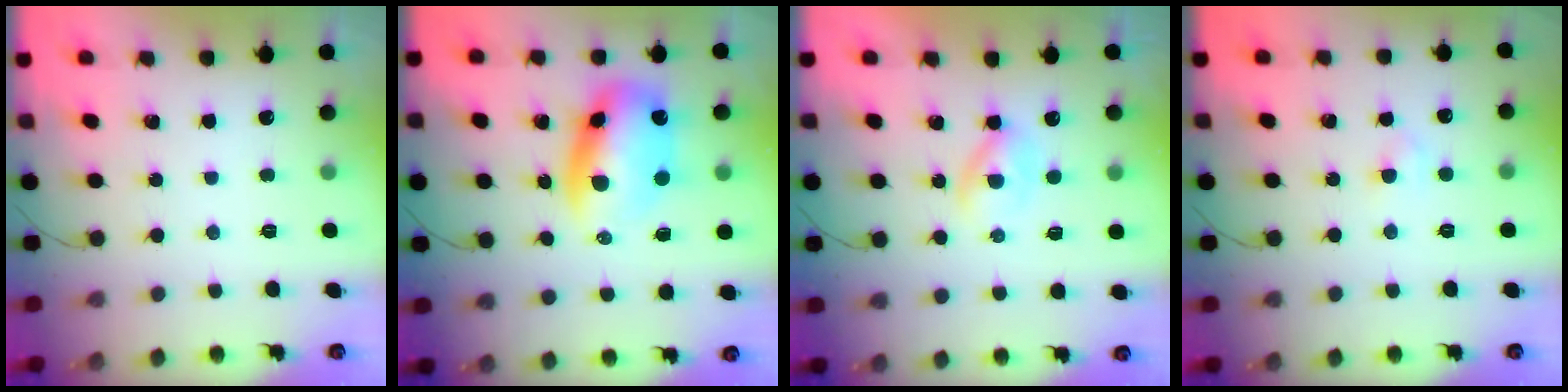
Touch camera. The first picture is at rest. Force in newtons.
{"total": 12.6, "press": 12.1, "slide": 3.4}
{"total": 2.4, "press": 2.2, "slide": 1.0}
{"total": 2.4, "press": 2.2, "slide": 1.0}